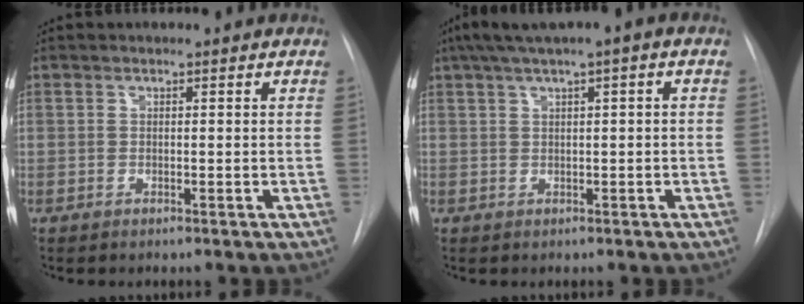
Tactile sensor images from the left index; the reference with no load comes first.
{"total": 5.3, "force": [2.2, 1.1, 4.7], "torque": [-0.082, 0.033, 0.034]}